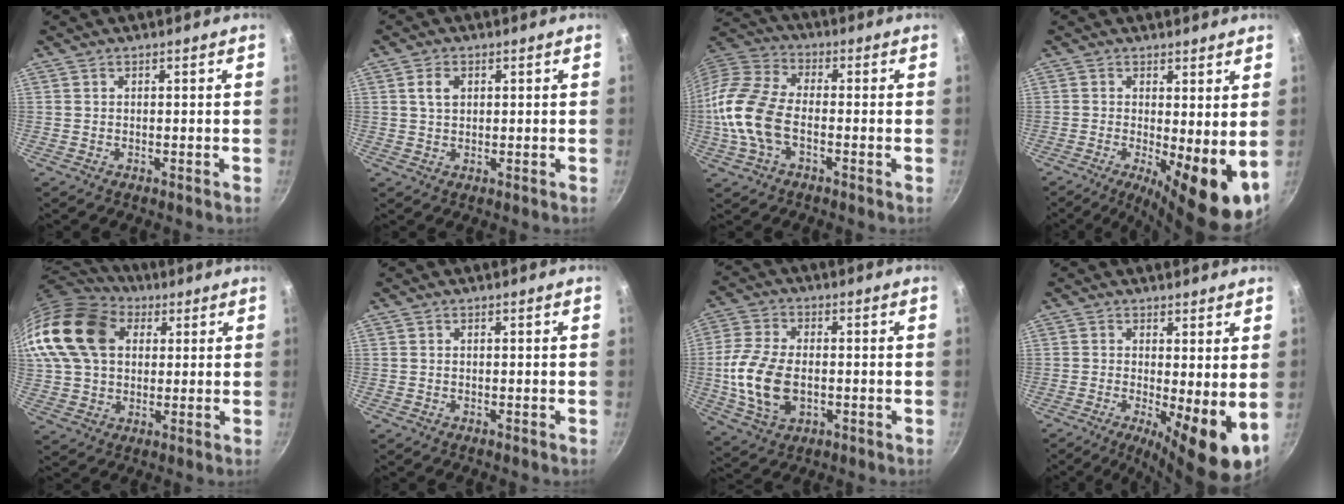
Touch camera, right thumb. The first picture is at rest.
{"total": 3.2, "force": [1.0, 2.2, 2.1], "torque": [-0.030, 0.002, 0.017]}
{"total": 15.1, "force": [-3.0, 8.9, 11.8], "torque": [-0.232, 0.033, -0.077]}
{"total": 11.8, "force": [-1.3, 3.8, 11.1], "torque": [-0.136, -0.012, -0.013]}
{"total": 20.7, "force": [5.8, 15.0, 13.1], "torque": [-0.257, 0.021, 0.097]}
{"total": 0.0}
{"total": 13.0, "force": [-1.5, 8.2, 10.0], "torque": [-0.195, 0.009, -0.029]}
{"total": 10.4, "force": [-1.3, 3.0, 9.9], "torque": [-0.130, -0.011, -0.014]}